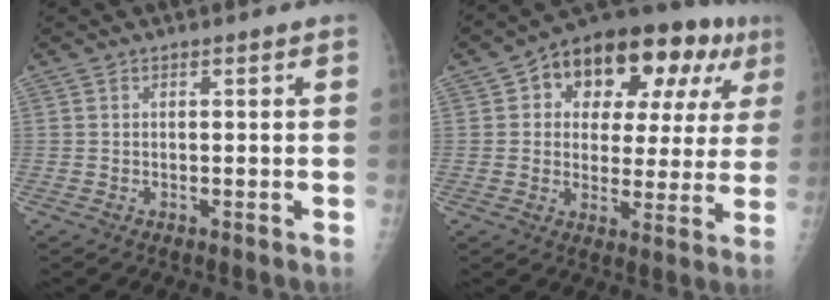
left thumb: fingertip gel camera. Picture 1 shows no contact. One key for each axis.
{"total": 19.9, "fx": 7.7, "fy": 11.3, "fz": 14.5, "tx": -0.149, "ty": 0.021, "tz": 0.101}